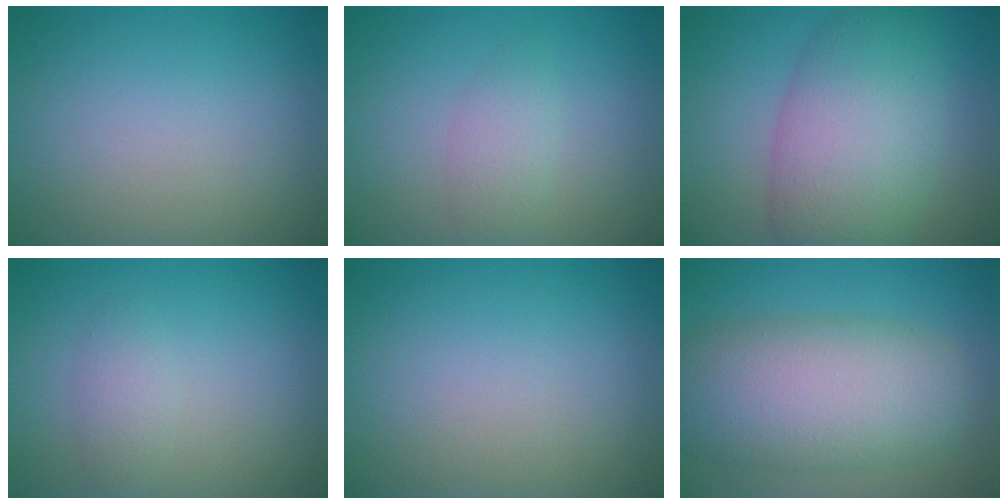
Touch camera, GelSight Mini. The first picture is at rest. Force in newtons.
{"total": 1.8, "press": 1.8, "slide": 0.1}
{"total": 8.9, "press": 8.9, "slide": 0.4}
{"total": 1.5, "press": 1.5, "slide": 0.0}
{"total": 0.0}
{"total": 9.7, "press": 9.7, "slide": 0.5}